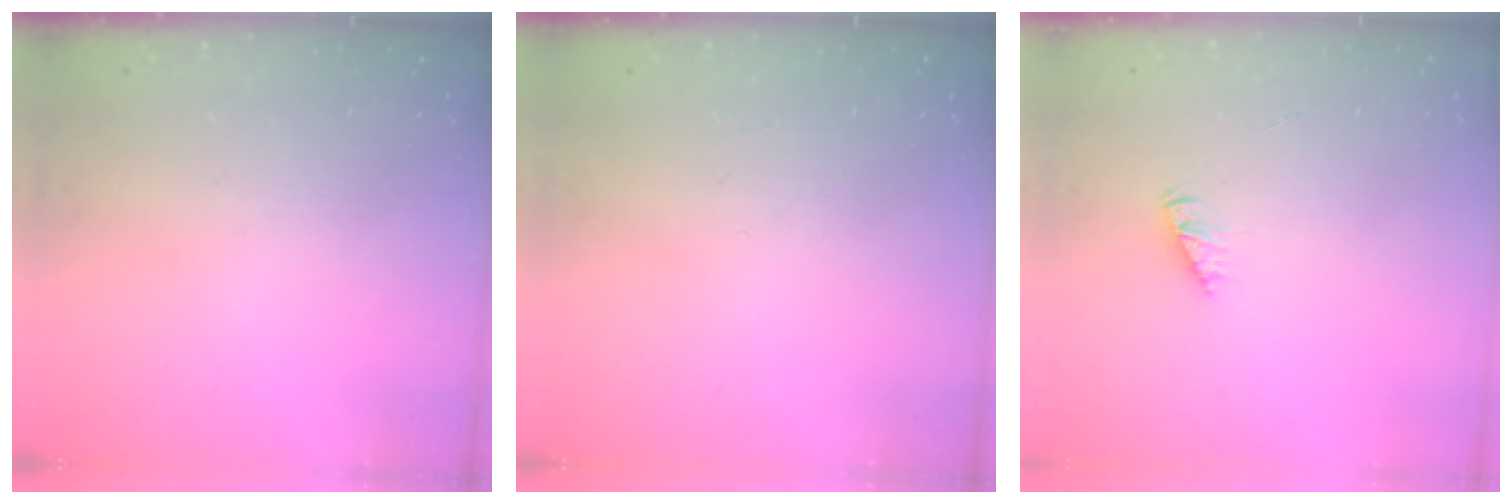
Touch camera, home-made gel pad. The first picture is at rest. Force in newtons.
{"total": 0.0}
{"total": 2.3, "press": 2.3, "slide": 0.3}